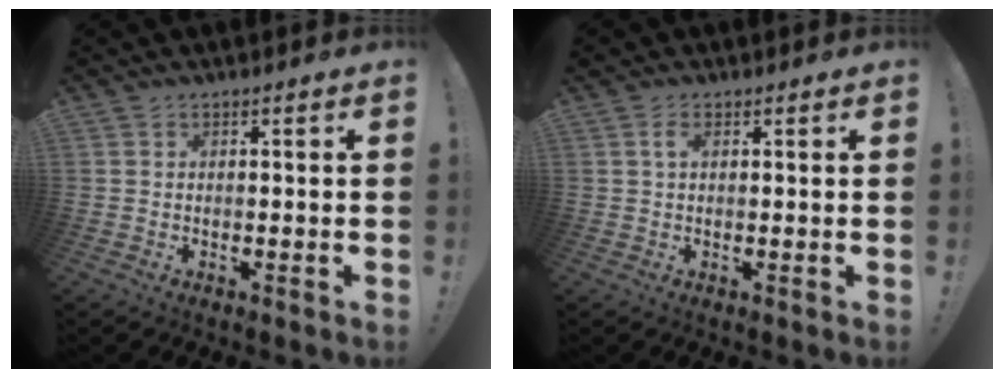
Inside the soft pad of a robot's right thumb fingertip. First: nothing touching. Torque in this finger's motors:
{"motor_torque": [0.04, 0.08, 0.07, -0.05, 0.00]}